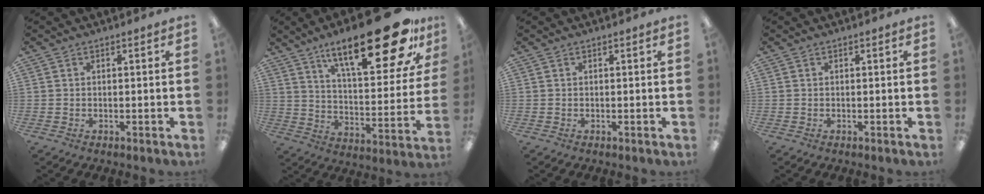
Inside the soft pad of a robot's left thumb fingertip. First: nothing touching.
{"total": 26.7, "force": [16.9, 8.2, 19.0], "torque": [-0.280, -0.099, 0.269]}
{"total": 0.0}
{"total": 0.0}